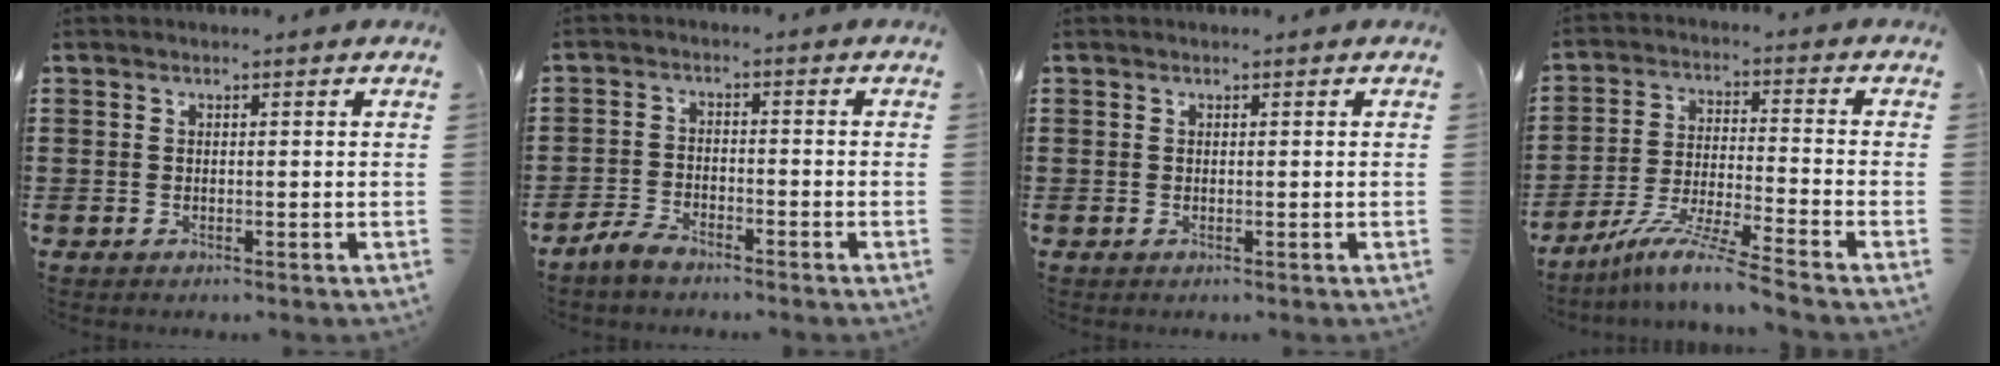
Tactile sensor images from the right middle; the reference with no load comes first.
{"total": 3.3, "force": [-3.0, 0.9, 1.2], "torque": [-0.043, 0.002, -0.067]}
{"total": 0.0}
{"total": 8.4, "force": [-7.0, -0.3, 4.6], "torque": [-0.097, -0.012, -0.139]}